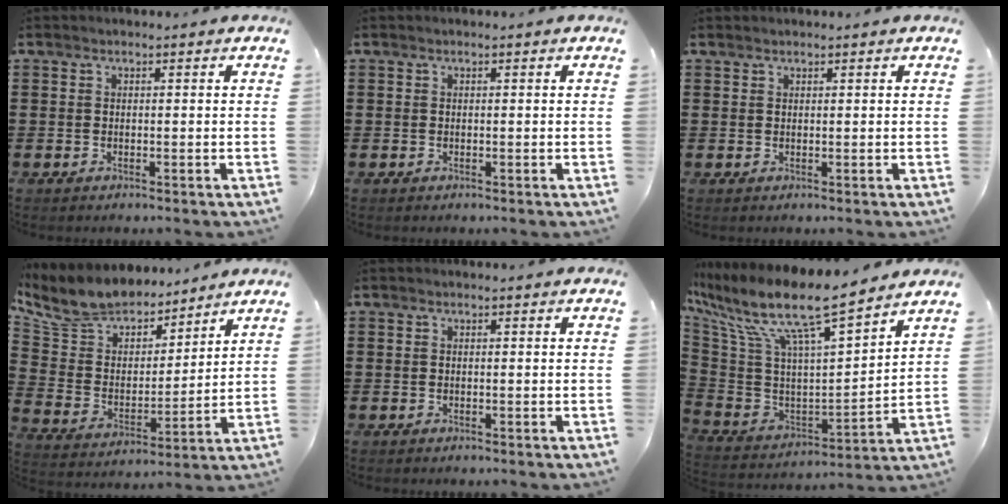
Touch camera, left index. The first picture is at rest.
{"total": 0.0}
{"total": 0.6, "force": [0.5, 0.2, 0.0], "torque": [-0.002, 0.000, 0.012]}
{"total": 8.5, "force": [8.0, 2.9, 1.1], "torque": [-0.071, -0.056, 0.144]}
{"total": 0.0}
{"total": 12.4, "force": [9.2, 1.6, 8.2], "torque": [-0.196, -0.067, 0.152]}